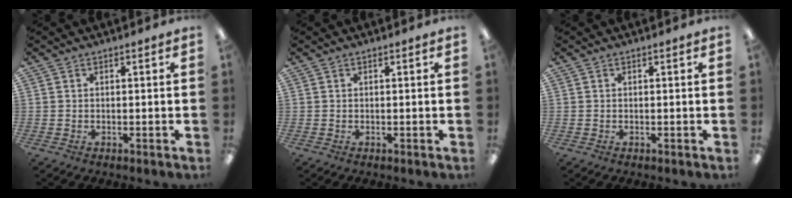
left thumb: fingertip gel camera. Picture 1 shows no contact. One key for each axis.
{"total": 0.0}
{"total": 0.0}